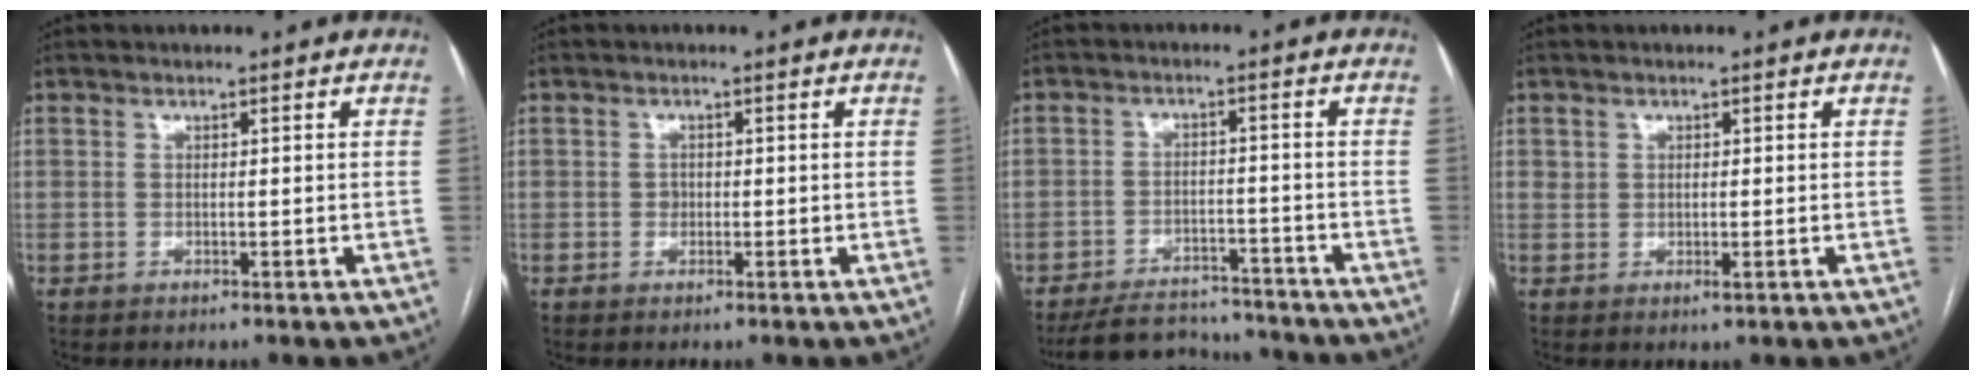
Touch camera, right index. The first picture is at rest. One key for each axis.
{"total": 1.0, "fx": -0.1, "fy": 1.0, "fz": 0.4, "tx": -0.004, "ty": 0.005, "tz": 0.001}
{"total": 9.6, "fx": -9.1, "fy": 2.8, "fz": 1.3, "tx": -0.013, "ty": 0.004, "tz": -0.137}
{"total": 1.4, "fx": 0.3, "fy": 0.9, "fz": 1.0, "tx": -0.020, "ty": 0.002, "tz": 0.010}